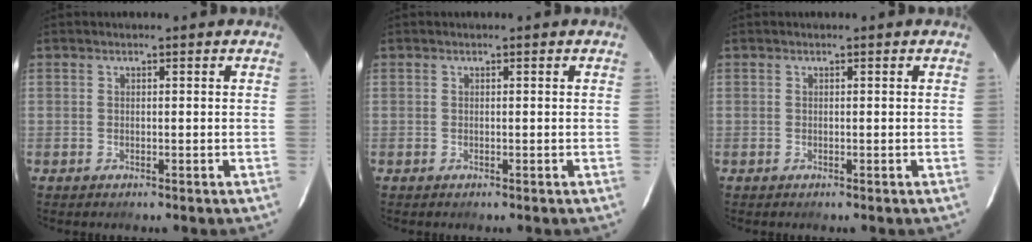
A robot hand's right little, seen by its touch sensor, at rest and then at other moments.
{"total": 0.0}
{"total": 0.0}